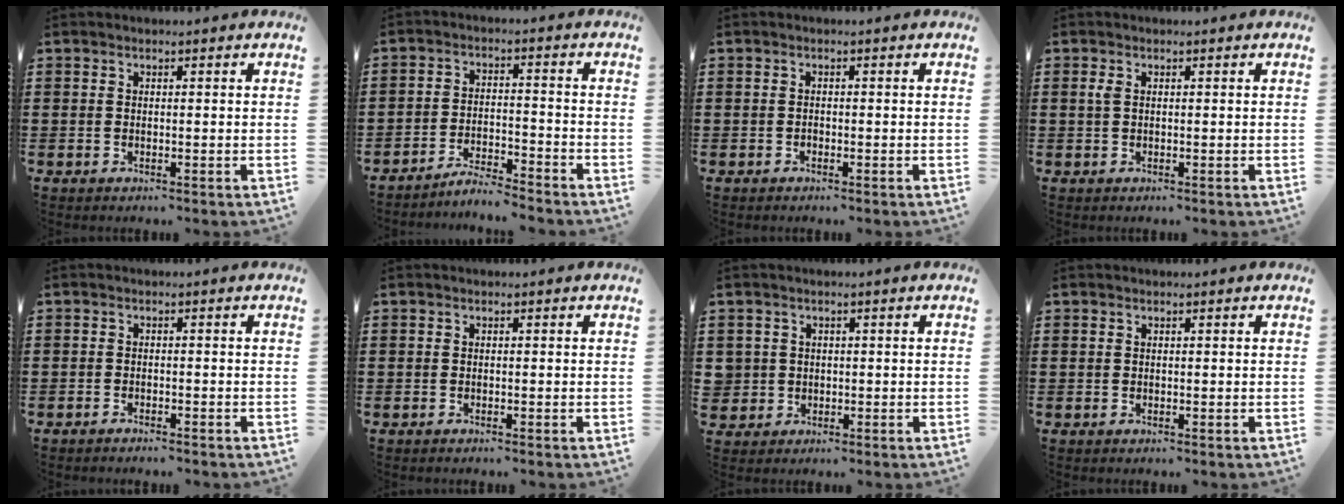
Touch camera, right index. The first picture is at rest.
{"total": 4.2, "force": [-4.1, -0.1, 0.5], "torque": [-0.013, 0.004, -0.086]}
{"total": 0.5, "force": [-0.4, 0.3, 0.2], "torque": [-0.004, 0.002, -0.008]}
{"total": 1.1, "force": [0.3, 0.5, 0.9], "torque": [-0.021, 0.004, 0.003]}
{"total": 1.0, "force": [-1.0, 0.0, 0.0], "torque": [-0.004, 0.002, -0.021]}
{"total": 0.5, "force": [-0.5, -0.1, 0.1], "torque": [-0.002, -0.003, -0.010]}
{"total": 2.1, "force": [-0.1, 2.1, 0.0], "torque": [-0.011, 0.008, -0.006]}
{"total": 0.0}